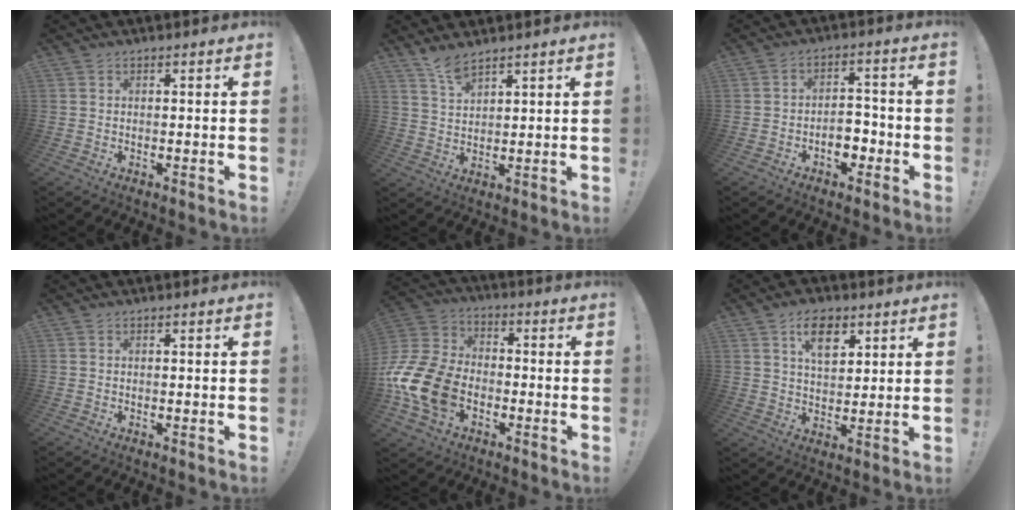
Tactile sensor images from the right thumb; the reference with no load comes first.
{"total": 5.2, "force": [4.3, 1.1, 2.7], "torque": [-0.054, -0.028, 0.079]}
{"total": 7.3, "force": [-2.9, 4.7, 4.7], "torque": [-0.067, 0.018, -0.046]}
{"total": 0.0}
{"total": 18.7, "force": [-6.3, 13.3, 11.5], "torque": [-0.222, 0.040, -0.101]}
{"total": 9.4, "force": [5.2, 5.3, 5.7], "torque": [-0.081, -0.014, 0.092]}